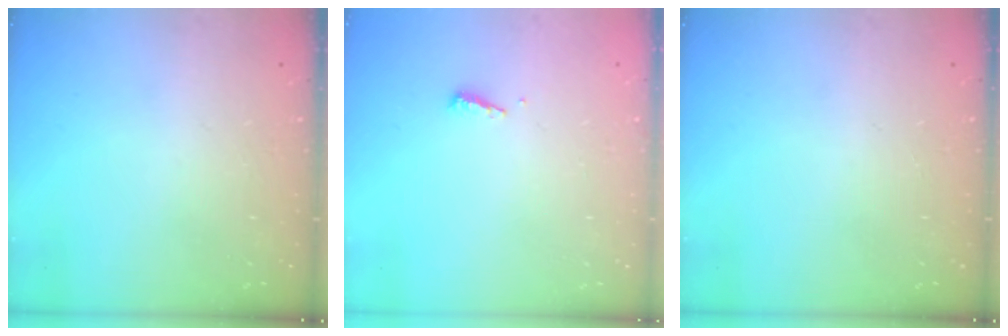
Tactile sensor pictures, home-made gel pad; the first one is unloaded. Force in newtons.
{"total": 4.0, "press": 4.0, "slide": 0.4}
{"total": 0.0}